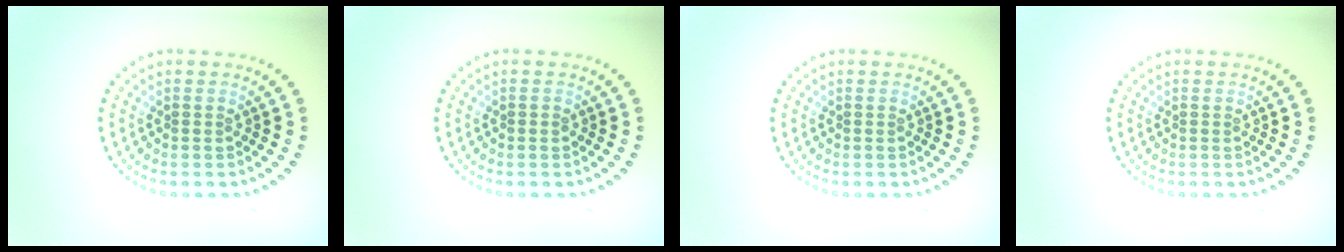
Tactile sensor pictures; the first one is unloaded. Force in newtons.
{"total": 0.5, "press": 0.5, "slide": 0.2}
{"total": 0.0}
{"total": 0.0}